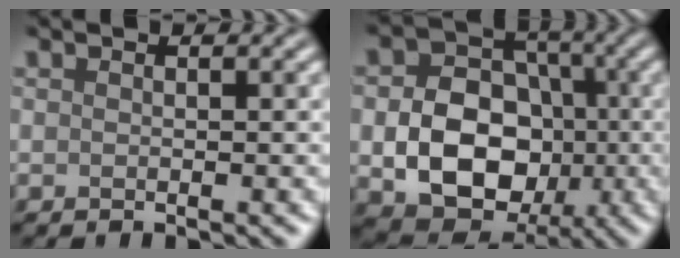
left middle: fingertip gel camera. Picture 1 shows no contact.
{"total": 9.3, "force": [-1.8, 7.1, 5.7], "torque": [-0.100, -0.008, -0.031]}